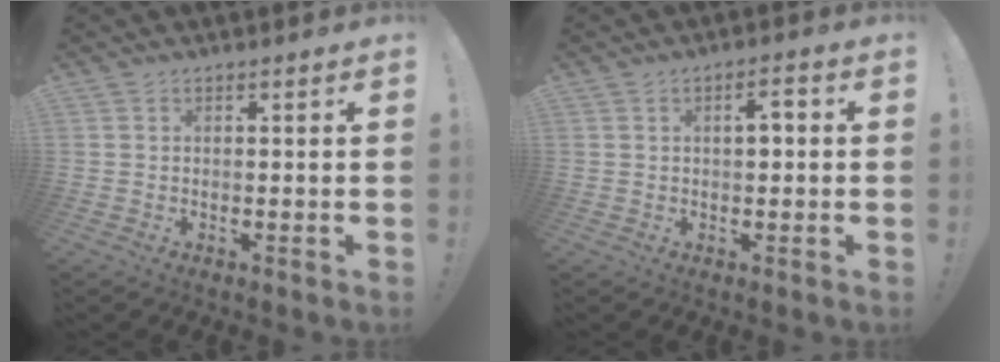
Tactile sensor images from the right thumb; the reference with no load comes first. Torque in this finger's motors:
{"motor_torque": [-0.01, 0.01, 0.11, 0.13, 0.02]}